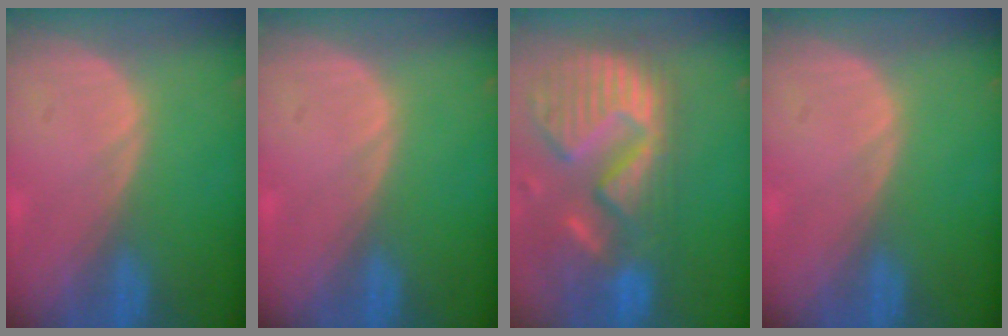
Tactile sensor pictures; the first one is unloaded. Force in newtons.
{"total": 0.0}
{"total": 14.3, "press": 11.9, "slide": 7.9}
{"total": 0.0}